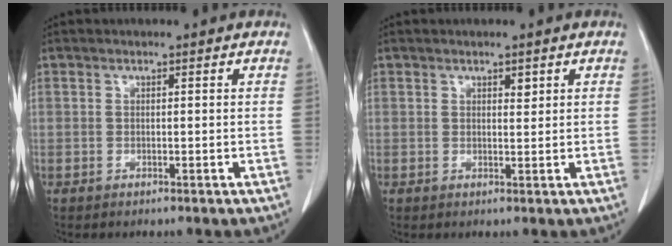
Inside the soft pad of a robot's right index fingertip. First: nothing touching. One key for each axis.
{"total": 1.1, "fx": 0.7, "fy": 0.4, "fz": 0.8, "tx": -0.011, "ty": -0.004, "tz": 0.010}